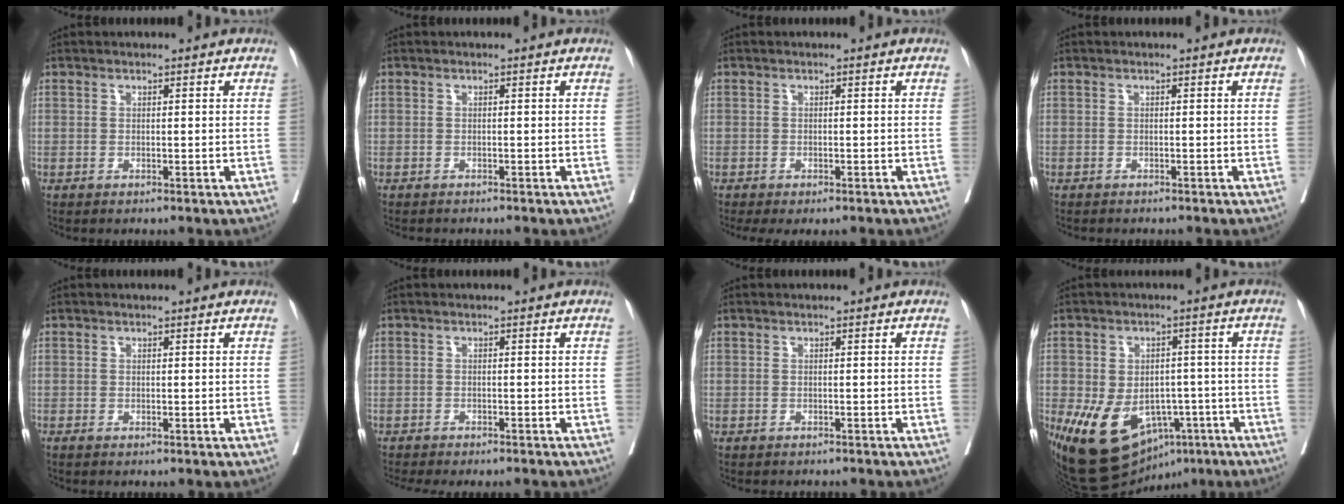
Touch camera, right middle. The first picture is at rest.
{"total": 2.3, "force": [-2.1, 0.5, 0.8], "torque": [-0.013, -0.004, -0.025]}
{"total": 3.2, "force": [-2.5, 1.1, 1.7], "torque": [-0.015, -0.008, -0.036]}
{"total": 2.5, "force": [-2.3, 0.4, 1.0], "torque": [-0.013, -0.003, -0.028]}
{"total": 0.0}
{"total": 8.2, "force": [-7.5, 1.2, 3.1], "torque": [-0.032, -0.007, -0.097]}
{"total": 3.4, "force": [-3.1, 0.8, 1.1], "torque": [-0.013, -0.002, -0.038]}
{"total": 15.8, "force": [-7.2, 9.9, 9.9], "torque": [-0.185, 0.004, -0.095]}